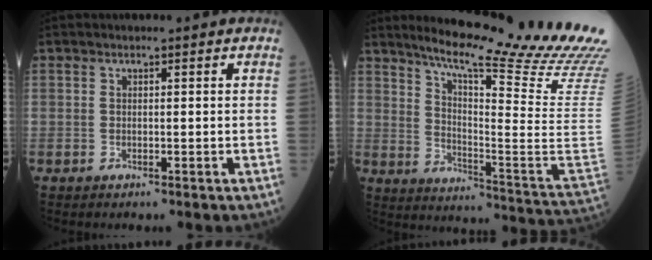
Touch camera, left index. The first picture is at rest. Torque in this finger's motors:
{"motor_torque": [0.36, -1.78, -0.01, 0.05]}